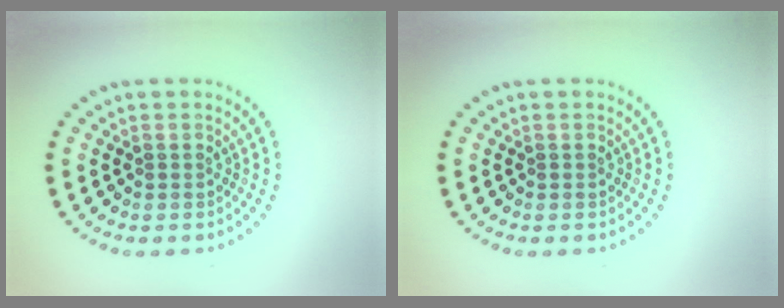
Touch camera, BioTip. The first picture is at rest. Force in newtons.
{"total": 0.0}